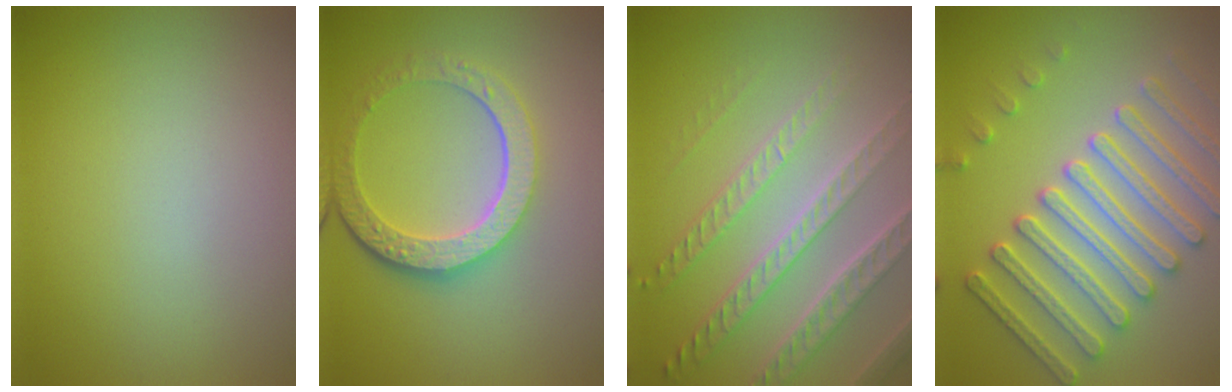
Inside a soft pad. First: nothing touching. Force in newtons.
{"total": 6.0, "press": 4.5, "slide": 3.9}
{"total": 6.8, "press": 4.9, "slide": 4.8}
{"total": 6.4, "press": 5.9, "slide": 2.4}